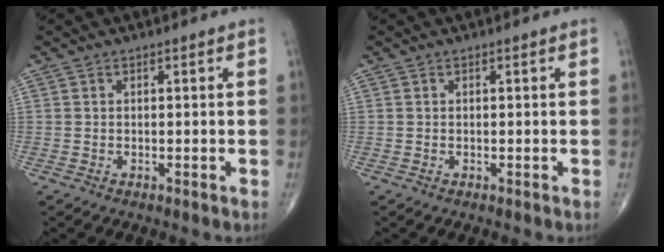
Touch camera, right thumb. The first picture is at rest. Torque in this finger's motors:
{"motor_torque": [-0.01, 0.01, 0.01, 0.01, 0.01]}